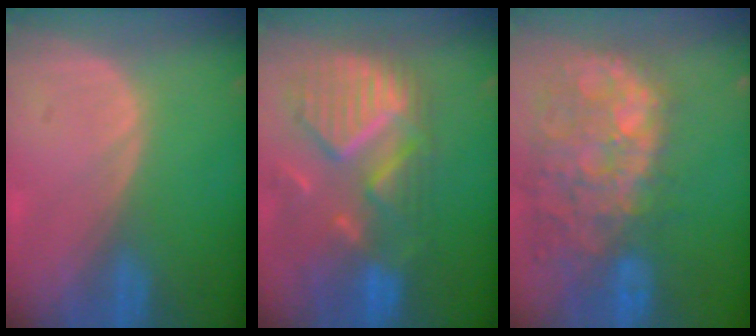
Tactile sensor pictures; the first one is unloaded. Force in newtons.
{"total": 11.8, "press": 10.4, "slide": 5.6}
{"total": 14.1, "press": 11.6, "slide": 8.0}